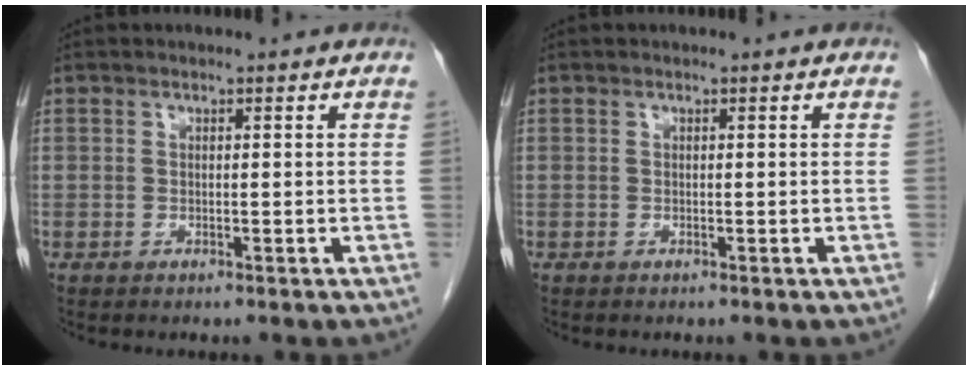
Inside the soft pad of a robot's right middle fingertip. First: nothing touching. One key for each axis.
{"total": 0.0}